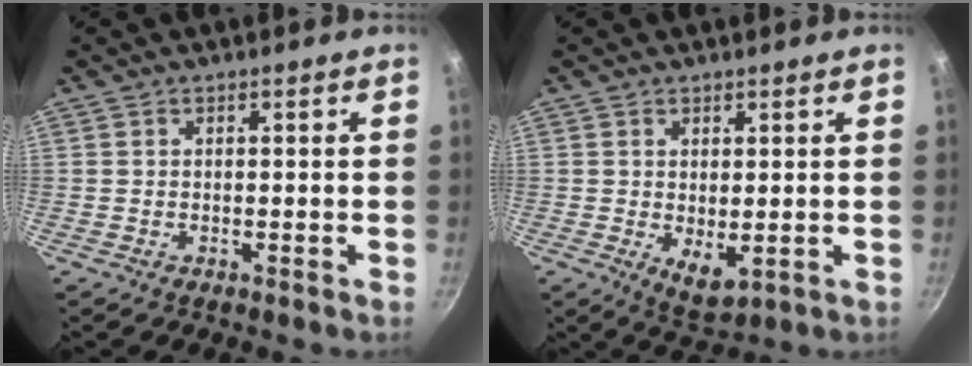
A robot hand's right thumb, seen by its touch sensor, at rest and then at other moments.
{"total": 5.3, "force": [0.1, 2.6, 4.6], "torque": [-0.065, -0.018, 0.012]}